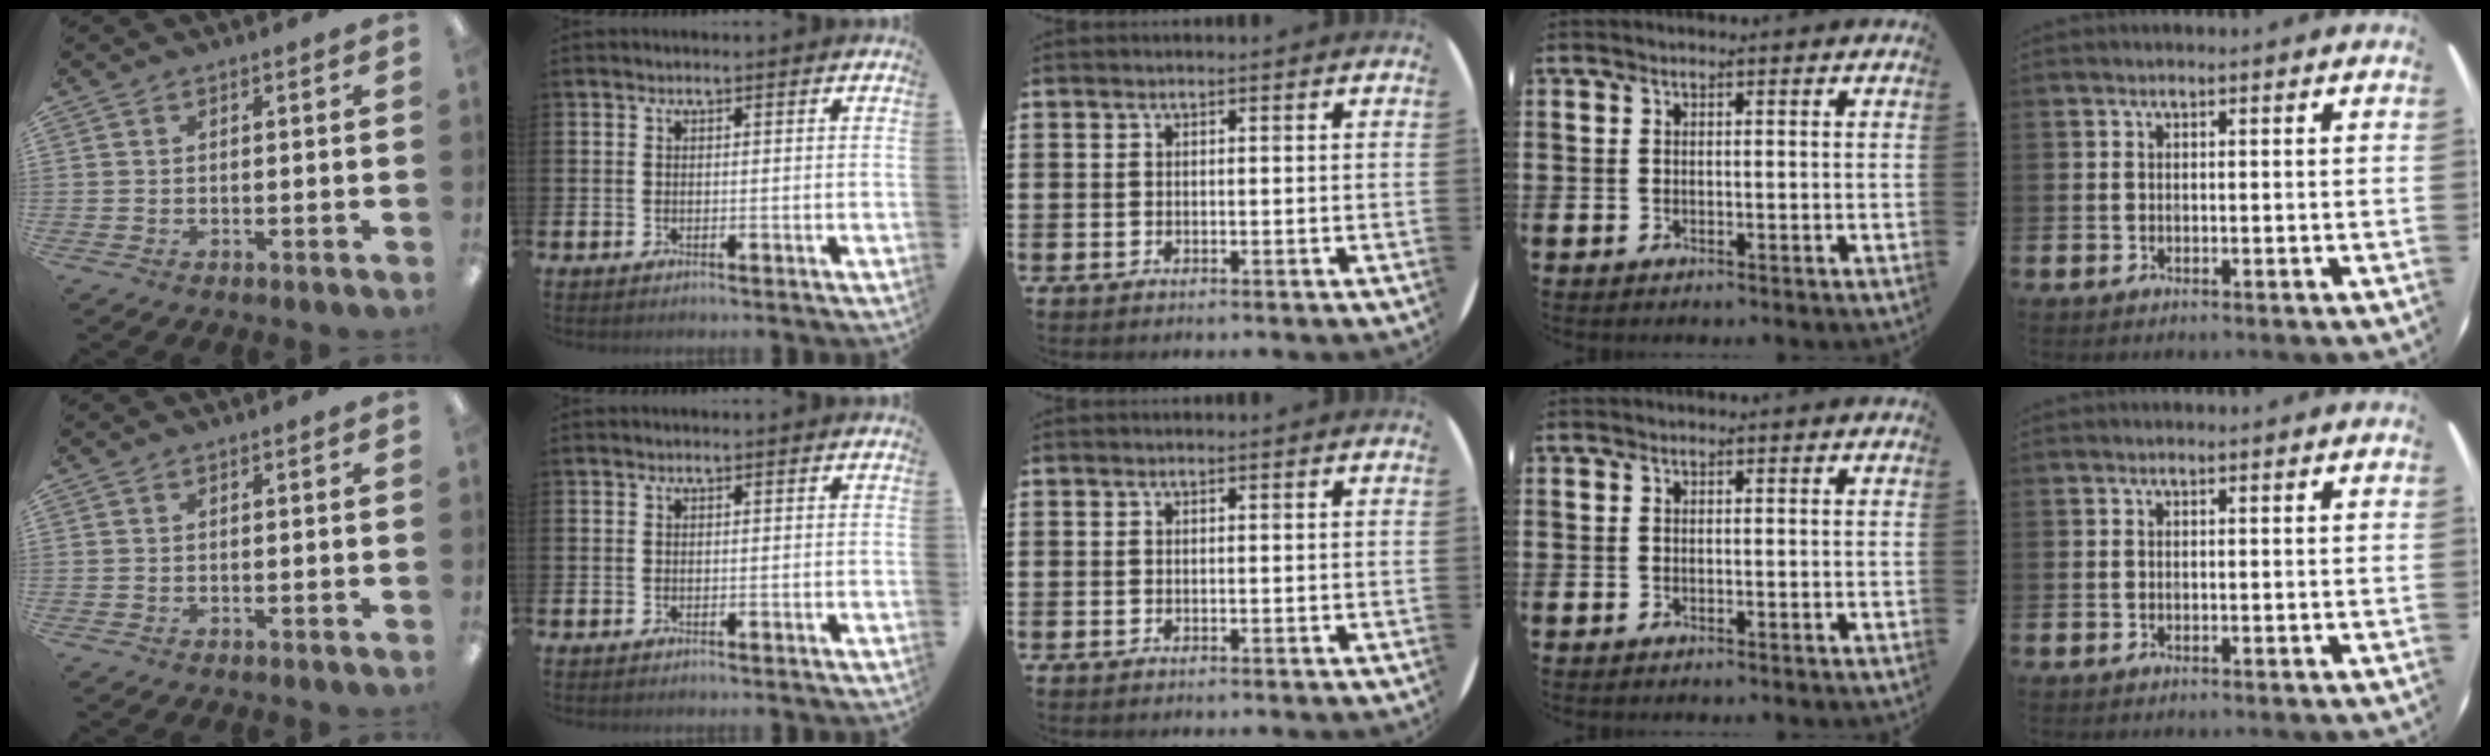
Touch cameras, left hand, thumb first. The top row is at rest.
{}